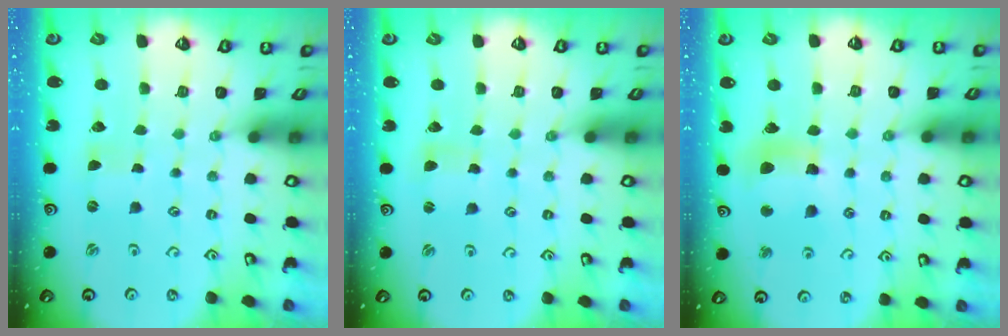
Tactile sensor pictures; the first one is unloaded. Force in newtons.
{"total": 2.2, "press": 2.2, "slide": 0.3}
{"total": 10.9, "press": 10.7, "slide": 2.1}